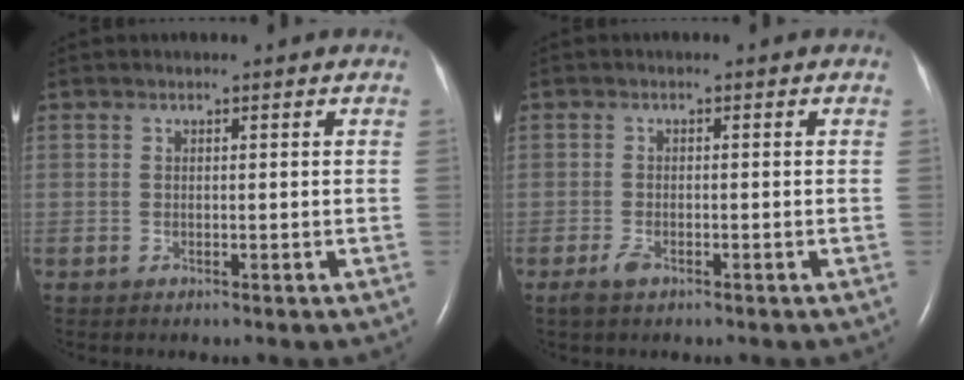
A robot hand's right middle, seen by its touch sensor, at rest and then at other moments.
{"total": 1.8, "force": [-1.2, 0.6, 1.1], "torque": [-0.033, -0.003, -0.021]}